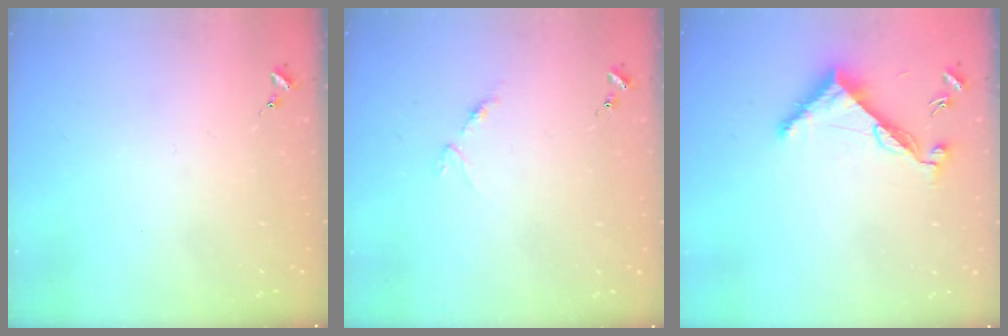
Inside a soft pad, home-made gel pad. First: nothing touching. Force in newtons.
{"total": 3.0, "press": 2.9, "slide": 0.4}
{"total": 8.2, "press": 8.2, "slide": 0.6}